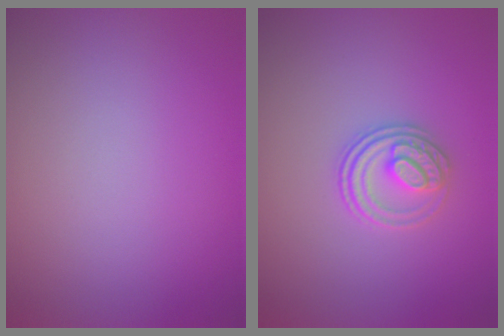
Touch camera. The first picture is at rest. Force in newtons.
{"total": 2.8, "press": 2.6, "slide": 1.2}